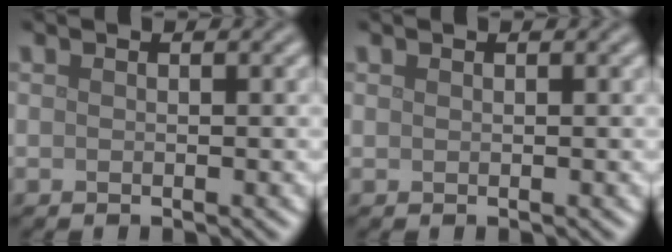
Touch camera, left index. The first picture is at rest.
{"total": 0.0}